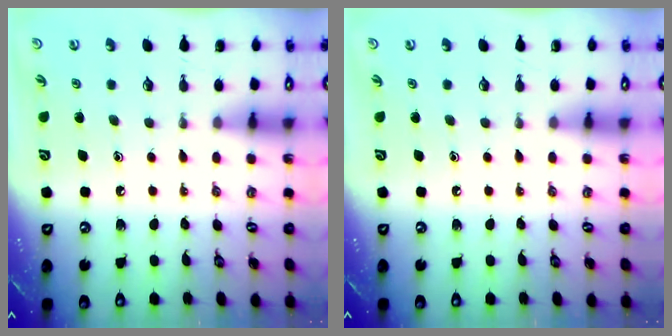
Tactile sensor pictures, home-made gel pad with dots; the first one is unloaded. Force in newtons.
{"total": 0.0}